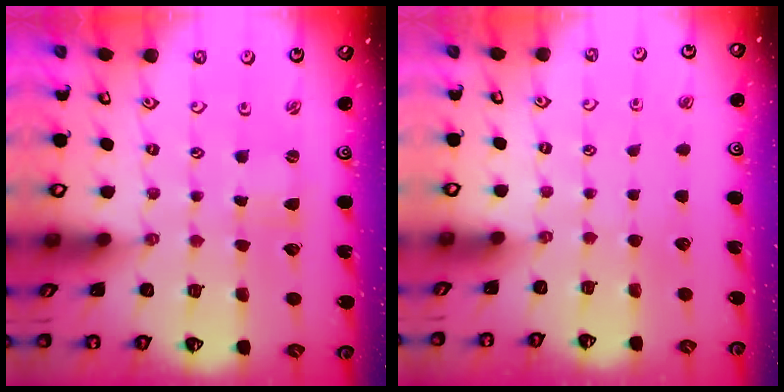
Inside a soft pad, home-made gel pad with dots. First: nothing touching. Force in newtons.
{"total": 0.0}